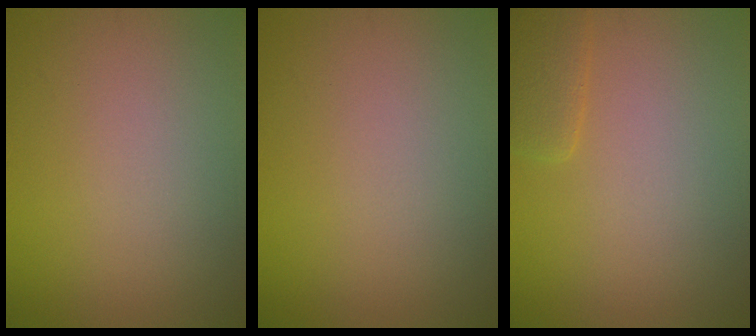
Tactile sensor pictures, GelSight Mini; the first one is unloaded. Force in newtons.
{"total": 0.0}
{"total": 1.9, "press": 1.8, "slide": 0.3}